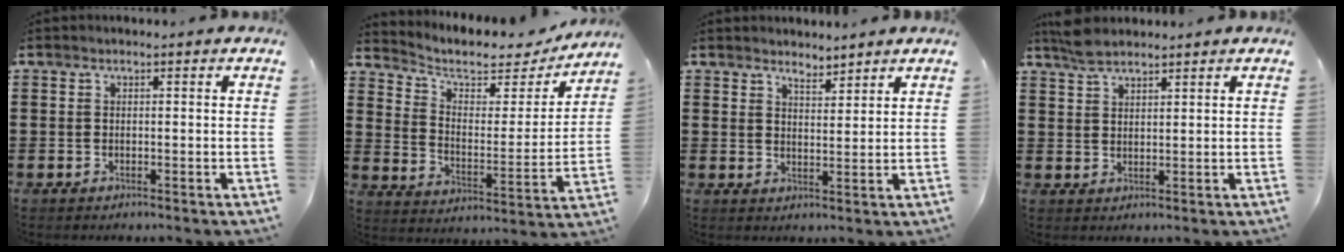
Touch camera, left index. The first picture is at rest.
{"total": 5.2, "force": [4.1, 2.4, 2.1], "torque": [-0.056, -0.023, 0.065]}
{"total": 2.7, "force": [2.7, 0.4, 0.2], "torque": [-0.011, -0.003, 0.052]}
{"total": 3.7, "force": [3.2, 1.2, 1.5], "torque": [-0.038, 0.002, 0.060]}